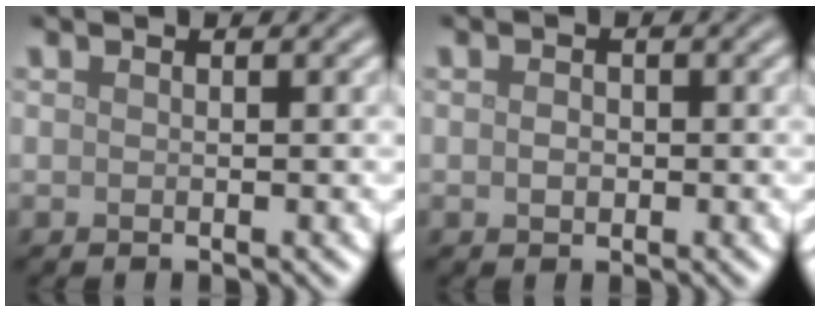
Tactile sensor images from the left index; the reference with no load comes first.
{"total": 1.0, "force": [-0.1, 0.8, 0.7], "torque": [-0.011, -0.001, -0.003]}